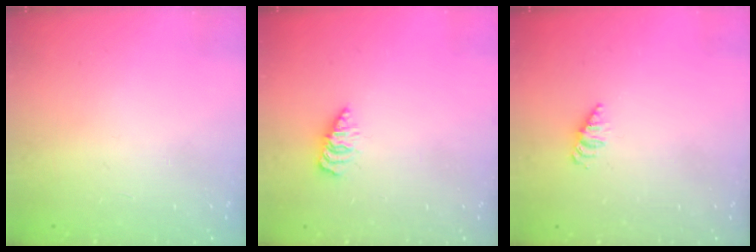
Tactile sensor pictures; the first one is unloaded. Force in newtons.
{"total": 2.3, "press": 2.2, "slide": 0.4}
{"total": 2.6, "press": 2.6, "slide": 0.4}